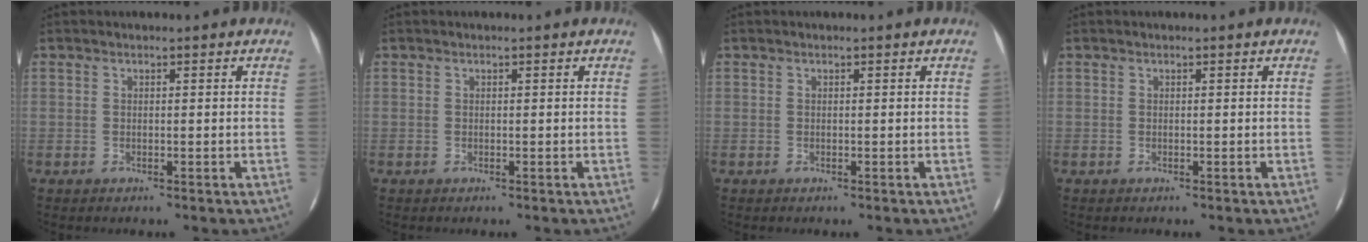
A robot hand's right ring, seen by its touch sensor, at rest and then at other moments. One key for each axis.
{"total": 0.0}
{"total": 0.0}
{"total": 0.0}